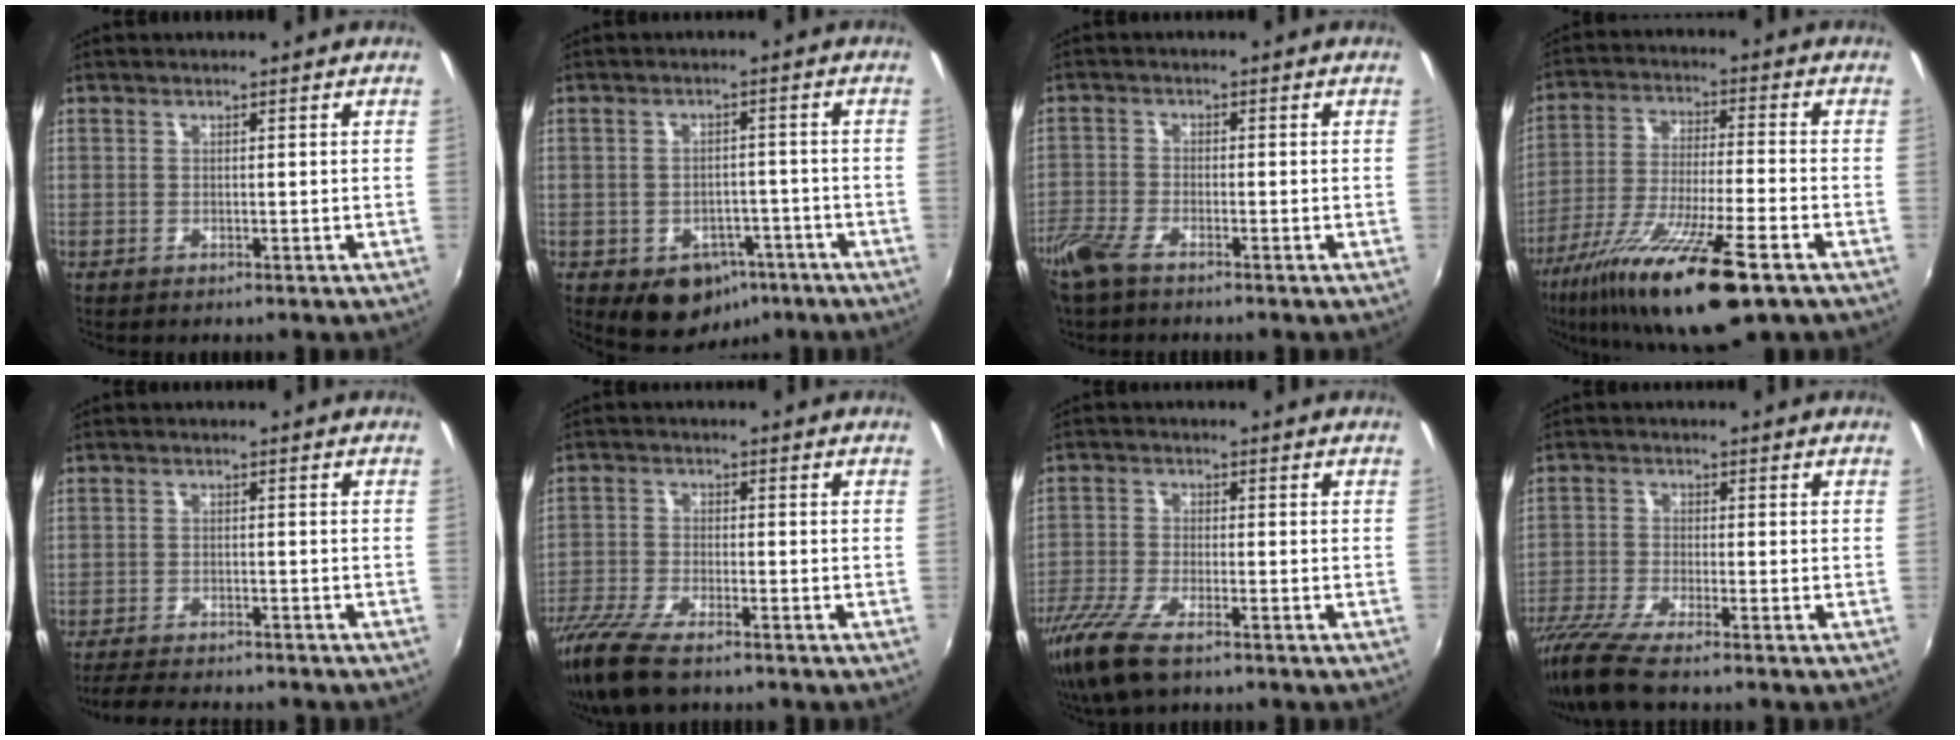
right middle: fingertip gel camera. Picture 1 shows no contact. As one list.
[{"total": 8.2, "force": [-4.6, 6.1, 3.0], "torque": [-0.059, 0.012, -0.039]}, {"total": 5.6, "force": [-4.3, 1.7, 3.1], "torque": [-0.086, -0.011, -0.092]}, {"total": 18.6, "force": [-11.5, 2.3, 14.4], "torque": [-0.280, -0.046, -0.207]}, {"total": 8.5, "force": [-7.7, 1.6, 3.3], "torque": [-0.082, -0.015, -0.118]}, {"total": 11.8, "force": [-9.2, 3.0, 6.8], "torque": [-0.165, -0.044, -0.176]}, {"total": 9.8, "force": [-6.9, 2.6, 6.5], "torque": [-0.156, -0.035, -0.137]}, {"total": 8.2, "force": [-6.9, 0.2, 4.6], "torque": [-0.109, -0.033, -0.128]}]